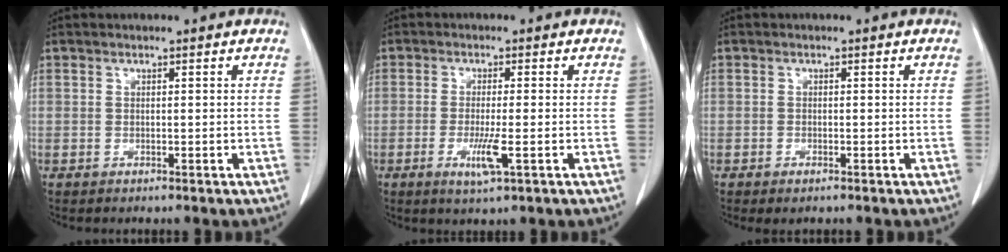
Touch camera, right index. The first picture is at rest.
{"total": 4.3, "force": [-1.4, 0.2, 4.0], "torque": [-0.077, -0.009, -0.022]}
{"total": 1.3, "force": [-0.9, 0.4, 0.8], "torque": [-0.014, -0.001, -0.009]}